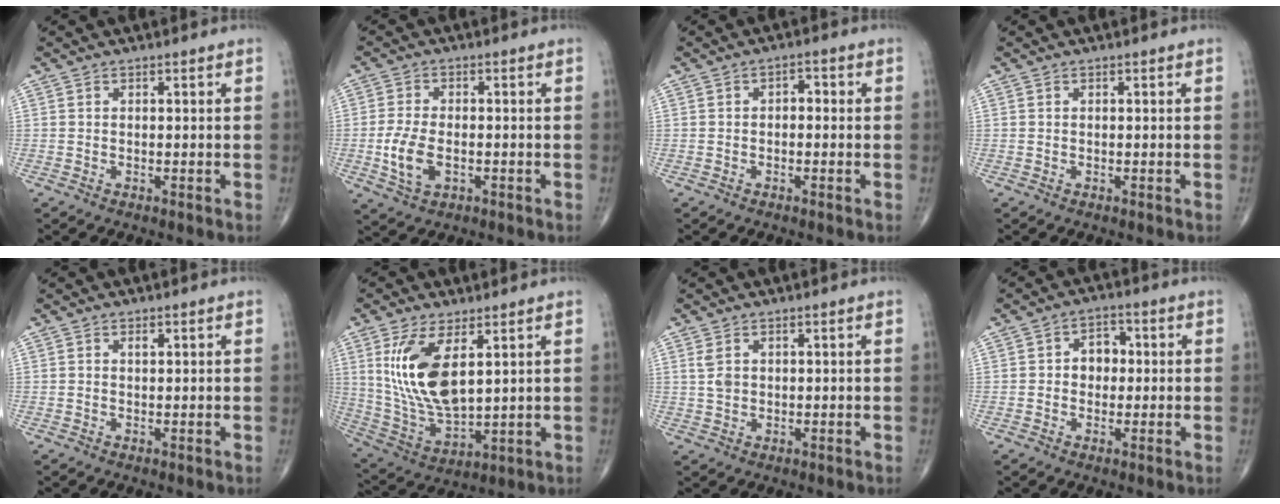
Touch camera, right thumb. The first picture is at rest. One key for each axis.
{"total": 6.7, "fx": -1.5, "fy": 3.8, "fz": 5.4, "tx": -0.113, "ty": 0.001, "tz": -0.025}
{"total": 2.2, "fx": 0.0, "fy": 1.4, "fz": 1.7, "tx": -0.014, "ty": 0.009, "tz": -0.007}
{"total": 0.0}
{"total": 0.8, "fx": 0.3, "fy": 0.4, "fz": 0.6, "tx": -0.010, "ty": -0.001, "tz": 0.006}
{"total": 14.8, "fx": 4.6, "fy": 6.6, "fz": 12.4, "tx": -0.244, "ty": -0.023, "tz": 0.108}
{"total": 2.4, "fx": 0.8, "fy": 1.7, "fz": 1.6, "tx": -0.029, "ty": 0.000, "tz": 0.021}
{"total": 5.0, "fx": 0.2, "fy": 3.9, "fz": 3.1, "tx": -0.021, "ty": 0.014, "tz": -0.004}